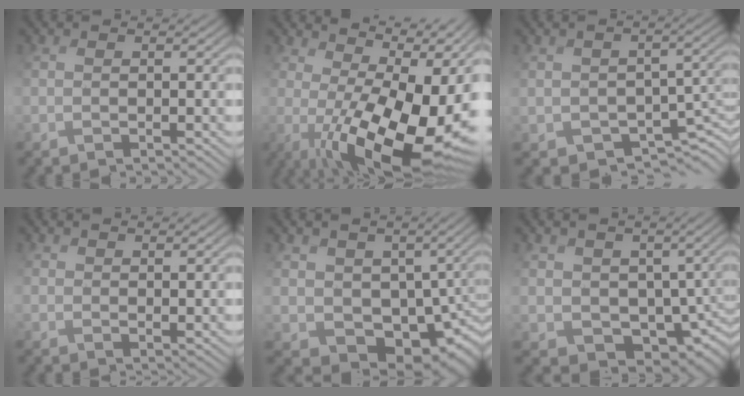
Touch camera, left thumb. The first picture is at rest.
{"total": 13.4, "force": [0.1, 5.9, 12.0], "torque": [-0.171, -0.018, 0.022]}
{"total": 3.6, "force": [-2.0, 2.7, 1.3], "torque": [-0.019, -0.015, -0.025]}
{"total": 2.0, "force": [1.9, -0.1, -0.4], "torque": [0.001, -0.004, 0.043]}
{"total": 7.4, "force": [0.3, 6.3, 3.8], "torque": [-0.082, -0.042, 0.030]}
{"total": 6.1, "force": [0.1, 5.5, 2.6], "torque": [-0.064, -0.040, 0.022]}